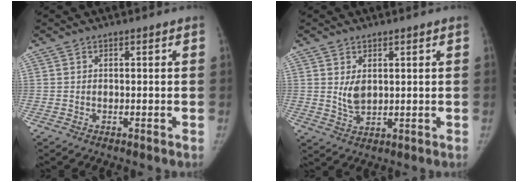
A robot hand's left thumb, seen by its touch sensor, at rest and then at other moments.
{"total": 3.9, "force": [1.0, 2.5, 2.8], "torque": [-0.038, -0.014, 0.028]}